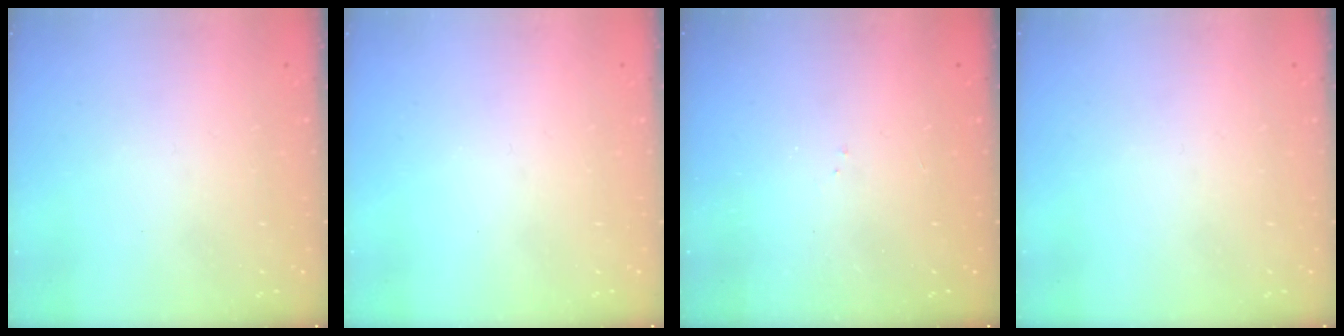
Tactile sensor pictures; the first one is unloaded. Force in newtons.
{"total": 0.0}
{"total": 5.8, "press": 5.8, "slide": 0.8}
{"total": 0.0}